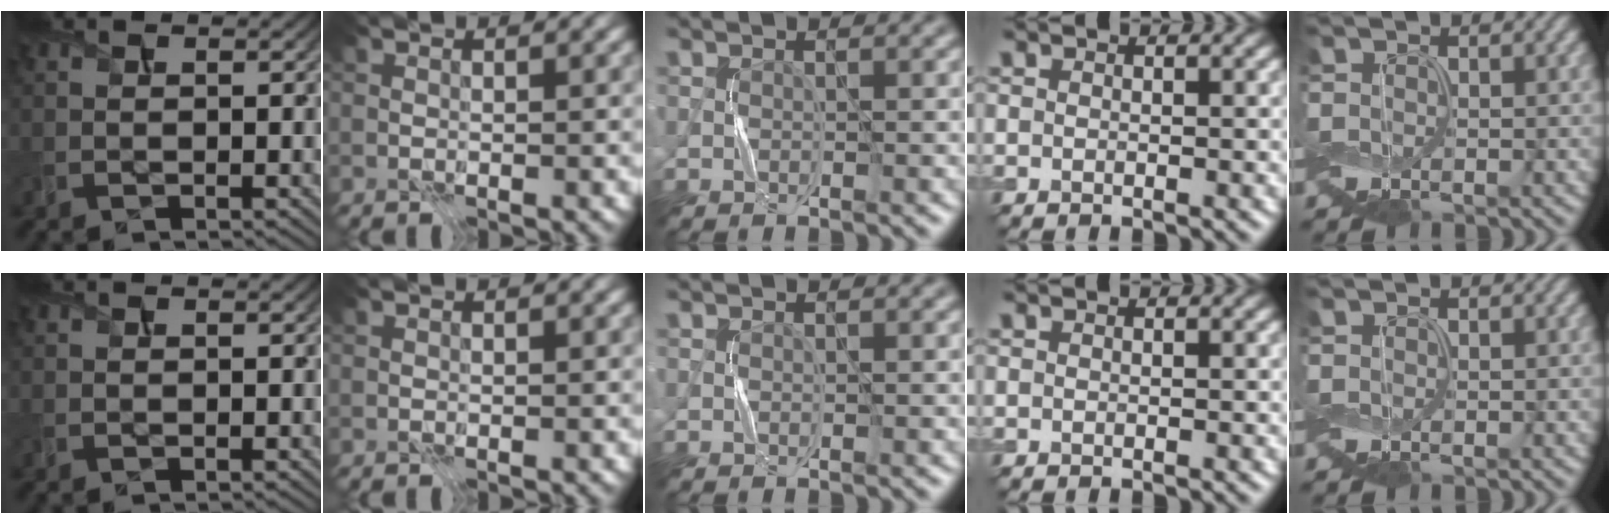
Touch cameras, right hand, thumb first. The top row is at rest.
{}